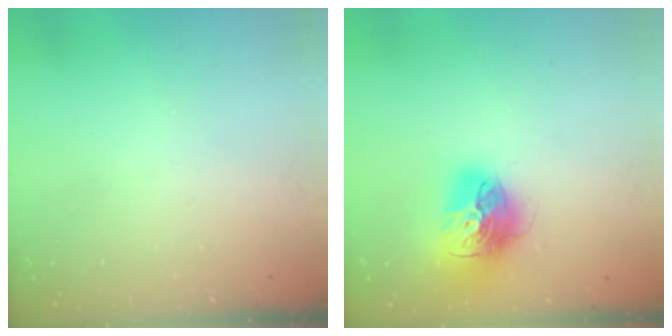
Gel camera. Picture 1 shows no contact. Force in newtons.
{"total": 16.9, "press": 16.9, "slide": 1.7}